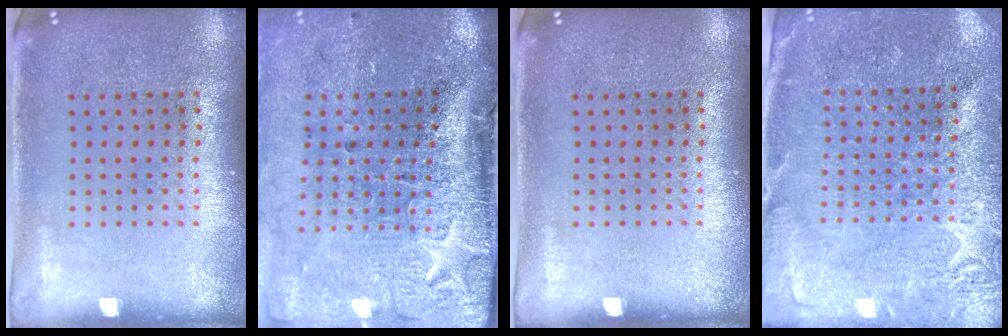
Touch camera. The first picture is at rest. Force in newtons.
{"total": 4.5, "press": 3.6, "slide": 2.8}
{"total": 0.0}
{"total": 2.8, "press": 2.8, "slide": 0.1}